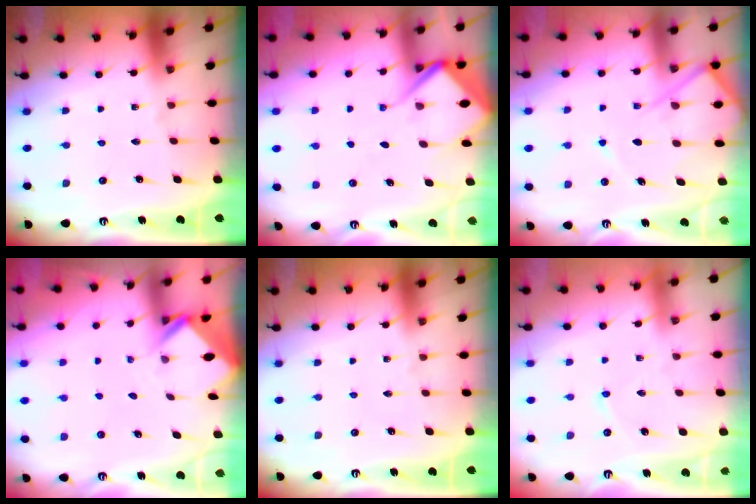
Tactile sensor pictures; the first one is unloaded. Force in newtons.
{"total": 7.3, "press": 7.3, "slide": 0.7}
{"total": 9.5, "press": 9.5, "slide": 0.9}
{"total": 2.6, "press": 2.6, "slide": 0.2}
{"total": 0.0}
{"total": 2.2, "press": 2.2, "slide": 0.2}